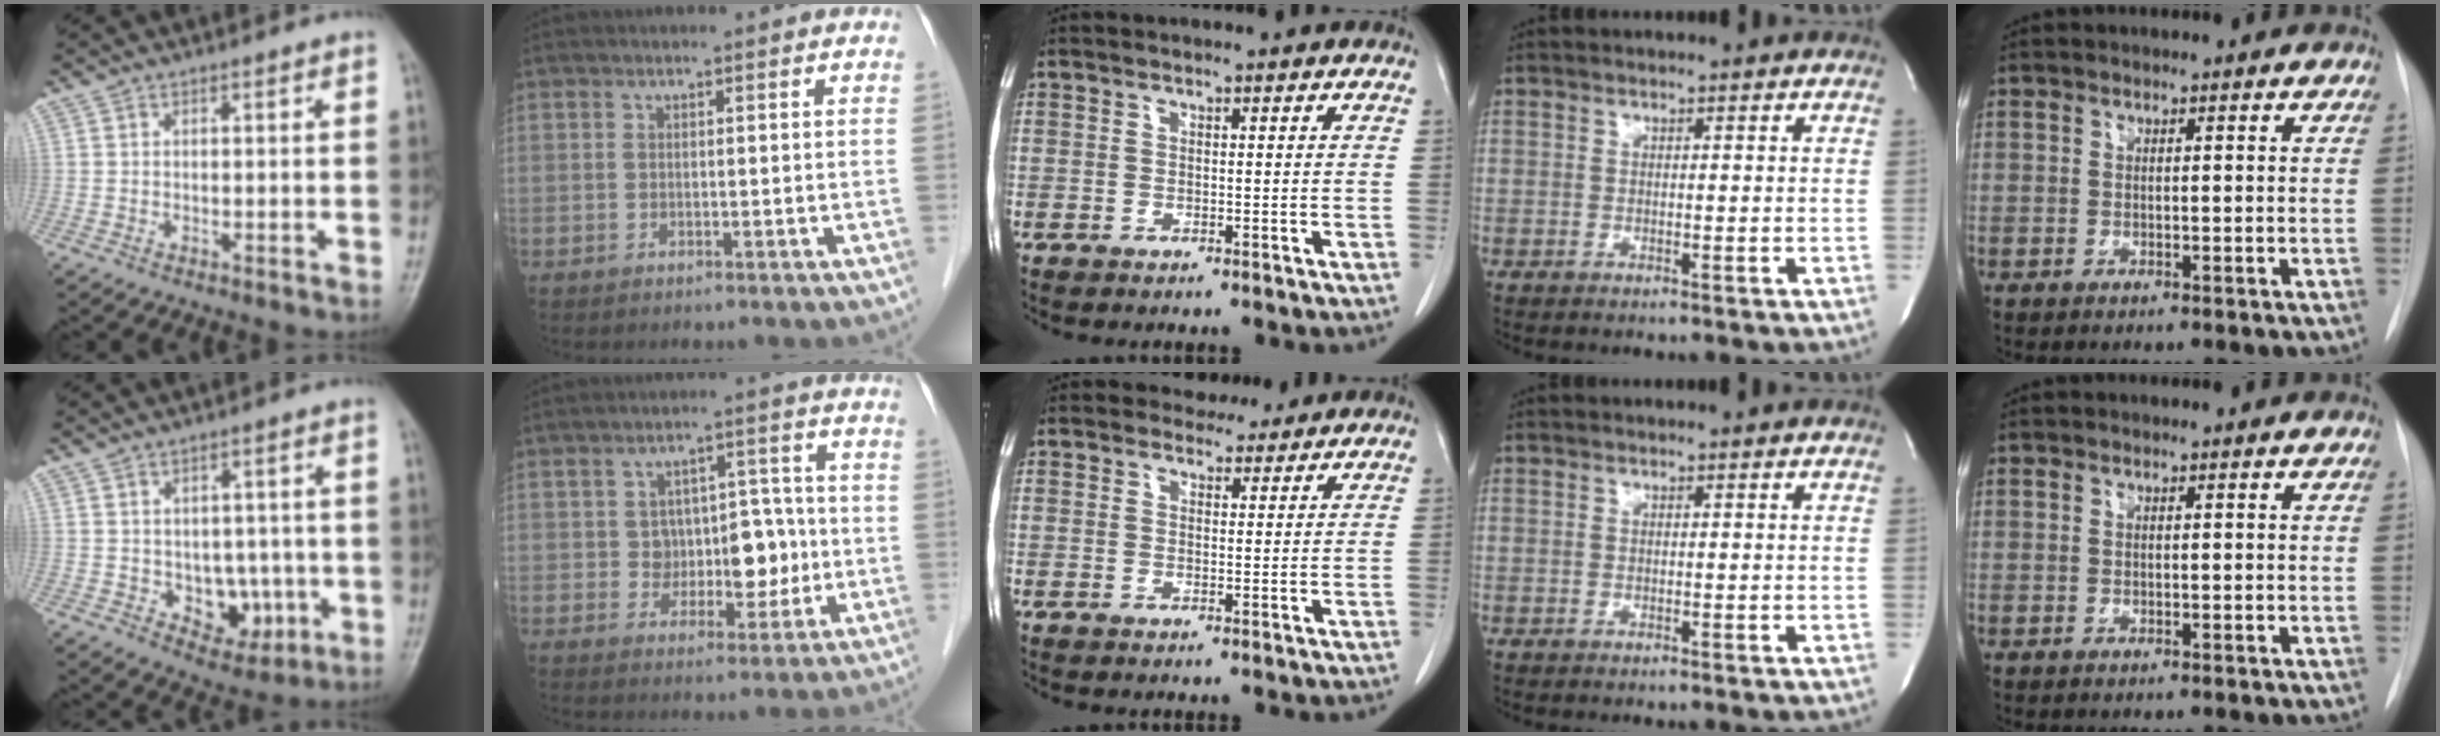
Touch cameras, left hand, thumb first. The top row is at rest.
{"thumb": {"total": 8.3, "force": [-1.7, 6.0, 5.4], "torque": [-0.029, 0.006, -0.010]}, "index": {"total": 7.4, "force": [-0.8, 5.1, 5.3], "torque": [-0.069, 0.029, -0.003]}, "middle": {"total": 2.5, "force": [2.3, 0.9, 0.0], "torque": [0.000, 0.003, 0.035]}}